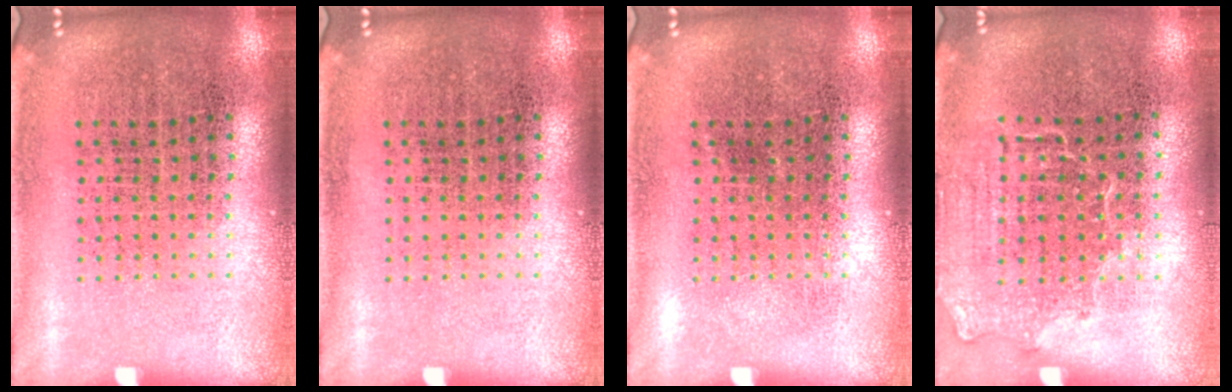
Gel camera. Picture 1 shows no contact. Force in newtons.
{"total": 0.0}
{"total": 0.0}
{"total": 1.4, "press": 1.2, "slide": 0.7}